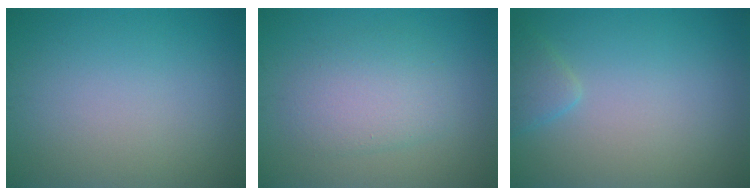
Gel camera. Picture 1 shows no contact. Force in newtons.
{"total": 3.6, "press": 3.6, "slide": 0.3}
{"total": 1.6, "press": 1.6, "slide": 0.1}